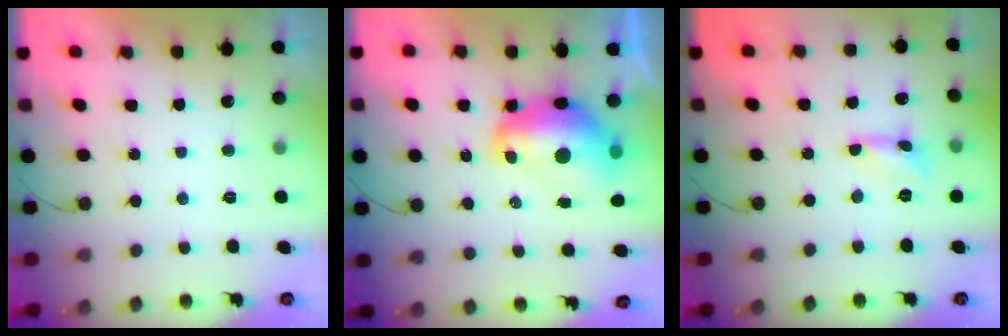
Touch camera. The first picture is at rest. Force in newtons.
{"total": 13.1, "press": 13.0, "slide": 1.3}
{"total": 2.4, "press": 2.4, "slide": 0.2}